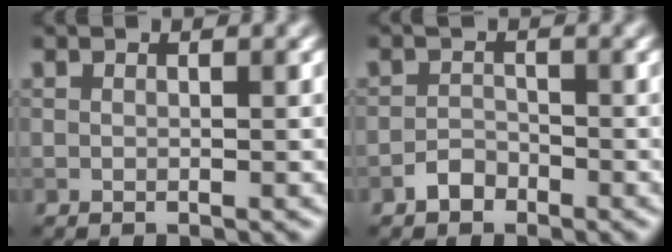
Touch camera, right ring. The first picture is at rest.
{"total": 1.7, "force": [-1.2, 1.1, 0.5], "torque": [-0.003, 0.005, -0.023]}